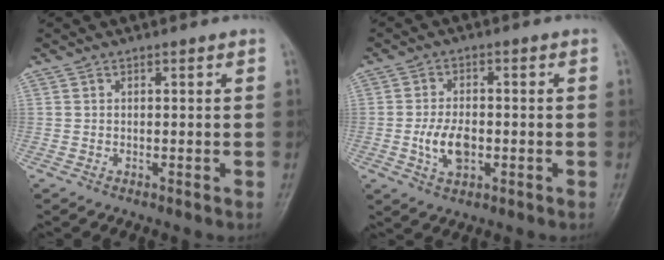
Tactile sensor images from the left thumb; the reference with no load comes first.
{"total": 6.3, "force": [-1.3, 3.7, 4.9], "torque": [-0.087, 0.004, -0.024]}